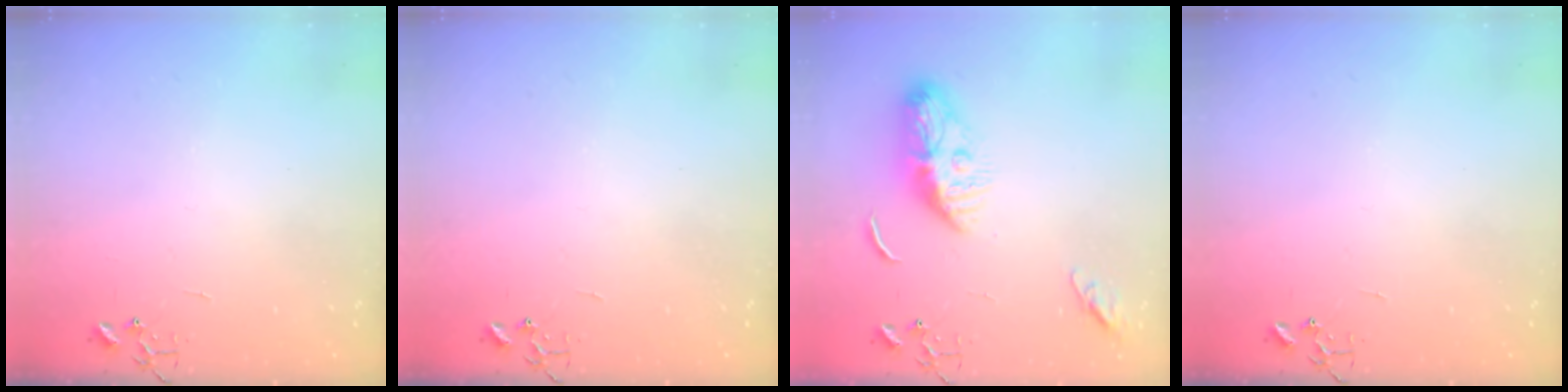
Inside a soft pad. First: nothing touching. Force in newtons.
{"total": 0.0}
{"total": 10.4, "press": 10.4, "slide": 1.2}
{"total": 0.0}